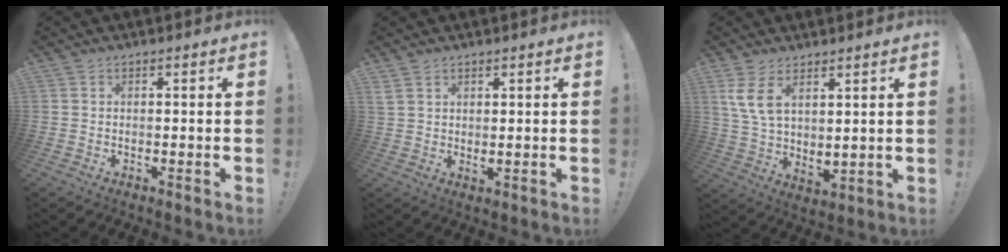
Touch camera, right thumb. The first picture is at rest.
{"total": 2.6, "force": [2.0, 0.8, 1.4], "torque": [-0.025, -0.012, 0.038]}
{"total": 8.2, "force": [5.8, 3.1, 4.9], "torque": [-0.094, -0.032, 0.112]}